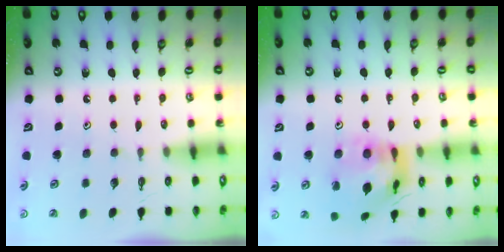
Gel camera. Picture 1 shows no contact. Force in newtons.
{"total": 15.0, "press": 14.9, "slide": 1.6}